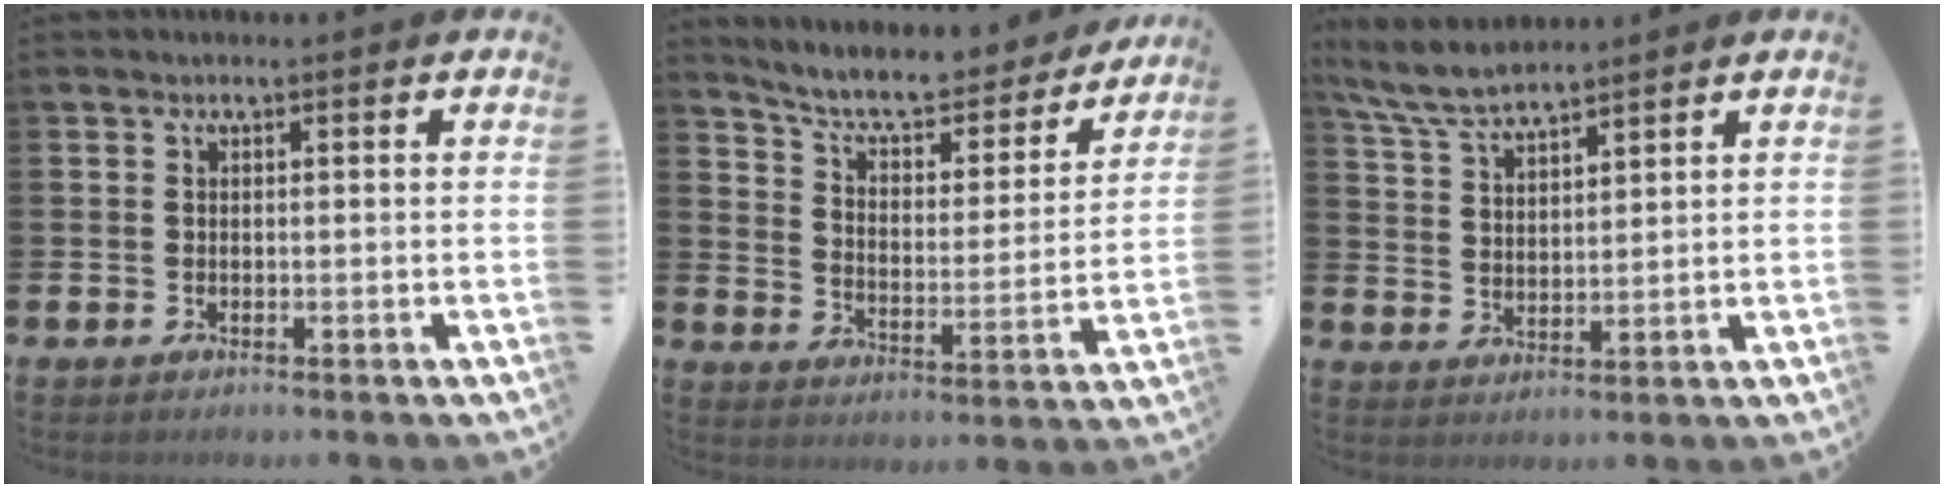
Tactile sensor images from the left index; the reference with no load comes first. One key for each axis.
{"total": 7.9, "fx": 7.1, "fy": 2.1, "fz": 2.5, "tx": -0.074, "ty": -0.055, "tz": 0.119}
{"total": 6.5, "fx": 6.1, "fy": 0.9, "fz": 2.0, "tx": -0.062, "ty": -0.020, "tz": 0.113}